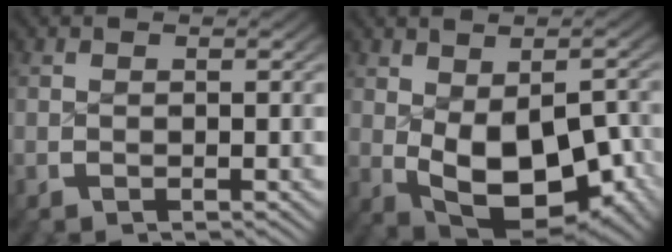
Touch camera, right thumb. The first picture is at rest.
{"total": 12.4, "force": [-2.0, 7.8, 9.5], "torque": [-0.168, -0.049, -0.001]}